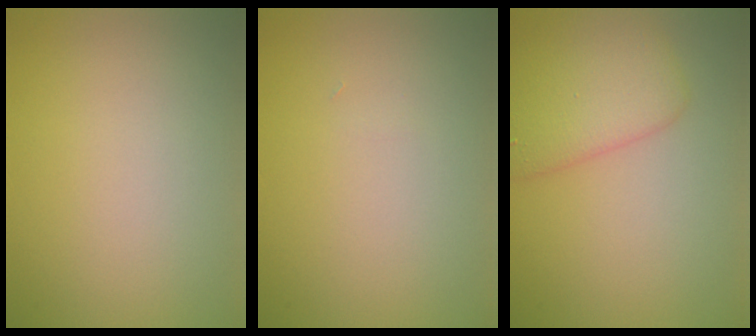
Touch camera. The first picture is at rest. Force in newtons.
{"total": 0.0}
{"total": 4.2, "press": 4.2, "slide": 0.2}